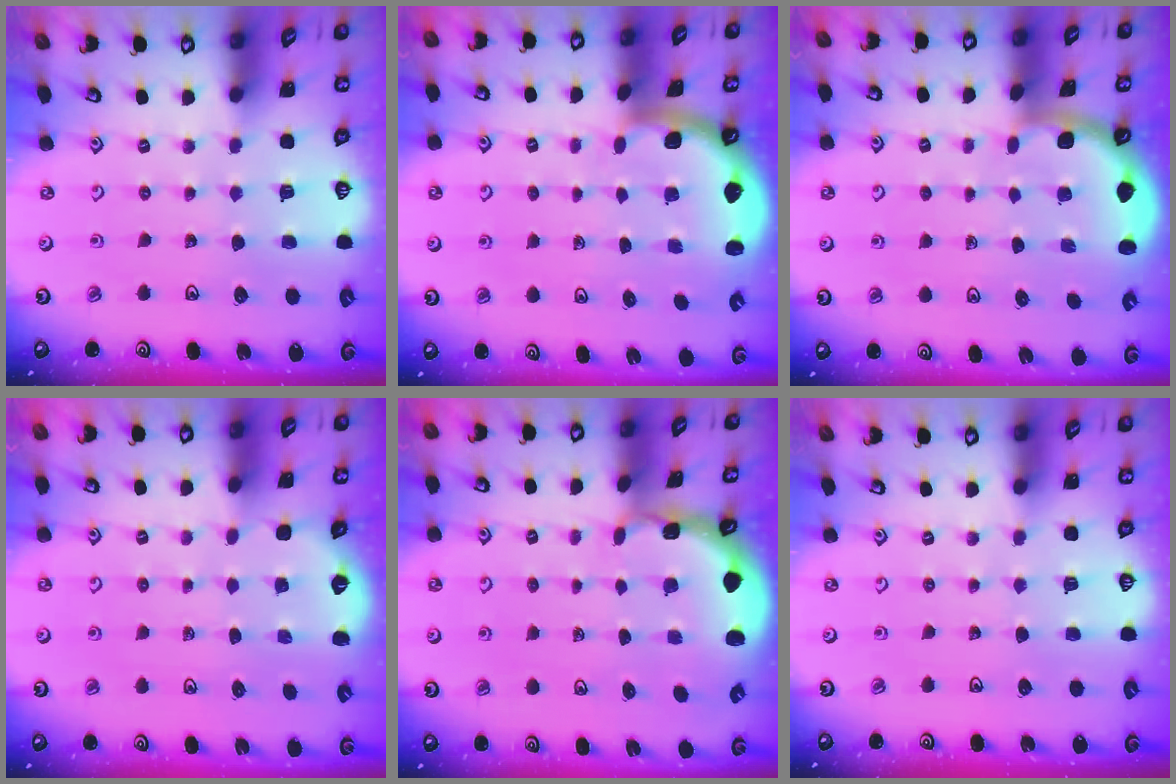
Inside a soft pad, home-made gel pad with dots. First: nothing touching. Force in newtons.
{"total": 1.6, "press": 1.6, "slide": 0.1}
{"total": 1.8, "press": 1.8, "slide": 0.0}
{"total": 1.4, "press": 0.8, "slide": 1.2}
{"total": 1.0, "press": 1.0, "slide": 0.2}
{"total": 0.0}